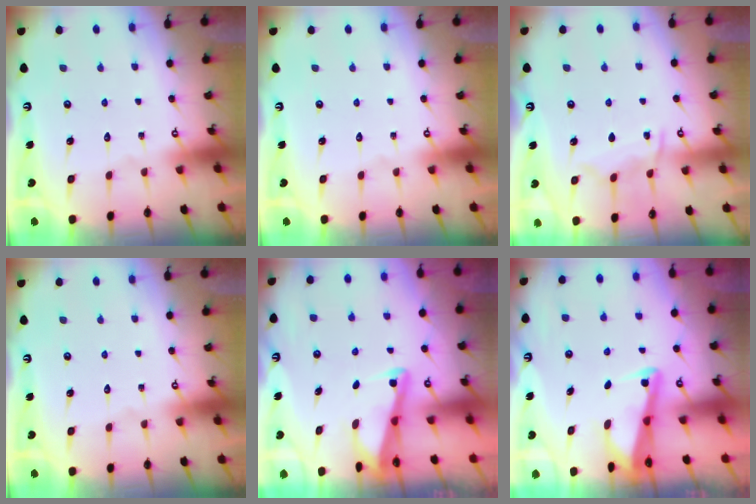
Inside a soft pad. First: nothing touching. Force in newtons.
{"total": 0.0}
{"total": 8.2, "press": 8.2, "slide": 0.7}
{"total": 0.0}
{"total": 2.7, "press": 2.7, "slide": 0.3}
{"total": 2.5, "press": 2.5, "slide": 0.2}